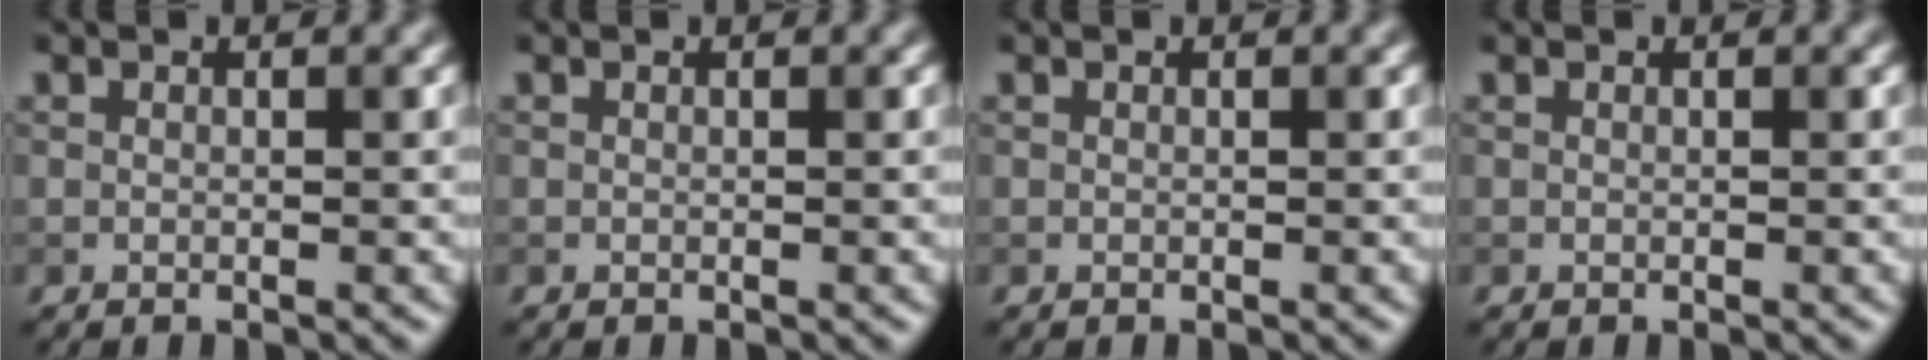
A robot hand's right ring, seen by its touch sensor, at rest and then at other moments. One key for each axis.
{"total": 0.0}
{"total": 0.0}
{"total": 0.0}